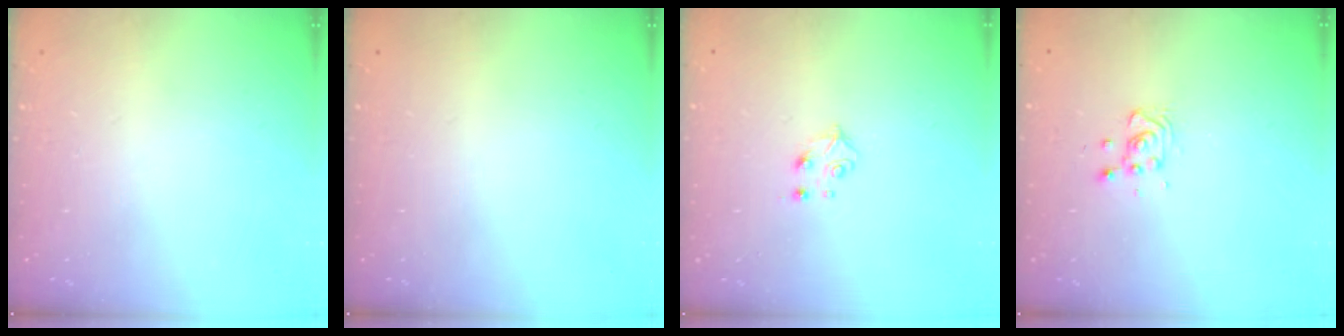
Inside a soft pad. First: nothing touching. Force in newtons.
{"total": 0.0}
{"total": 4.2, "press": 4.1, "slide": 0.6}
{"total": 5.4, "press": 5.3, "slide": 1.2}